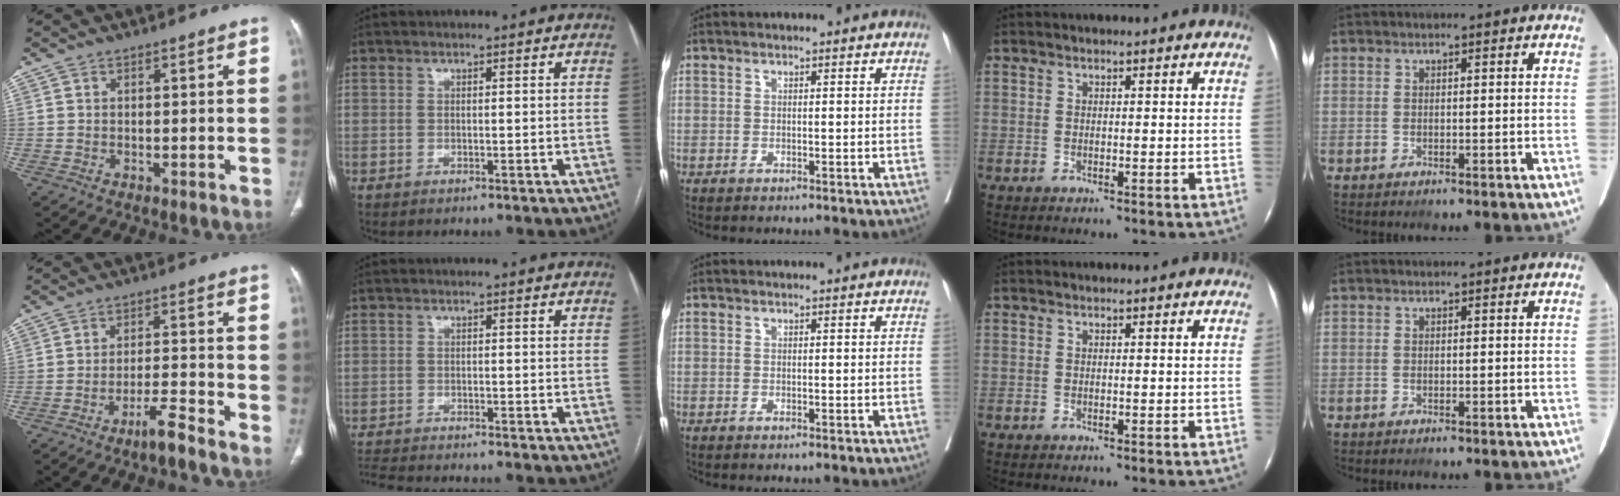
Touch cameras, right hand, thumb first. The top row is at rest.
{"thumb": {"total": 5.2, "force": [-4.1, 0.3, 3.2], "torque": [-0.062, 0.025, -0.077]}, "index": {"total": 8.6, "force": [-8.1, 0.9, 3.0], "torque": [-0.046, -0.007, -0.124]}}